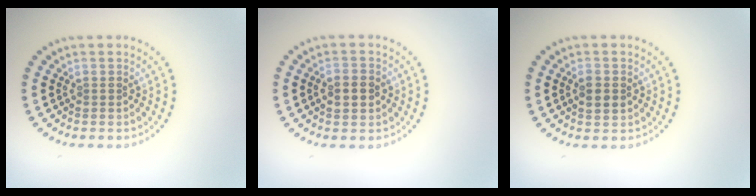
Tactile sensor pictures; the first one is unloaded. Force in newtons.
{"total": 3.0, "press": 3.0, "slide": 0.2}
{"total": 1.8, "press": 1.8, "slide": 0.1}